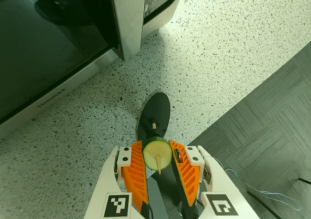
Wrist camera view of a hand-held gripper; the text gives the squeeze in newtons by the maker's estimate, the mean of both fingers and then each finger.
{"total": 8.5, "left": 8.2, "right": 8.8}